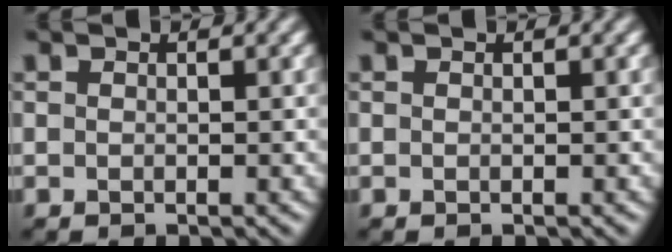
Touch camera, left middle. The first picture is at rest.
{"total": 0.0}